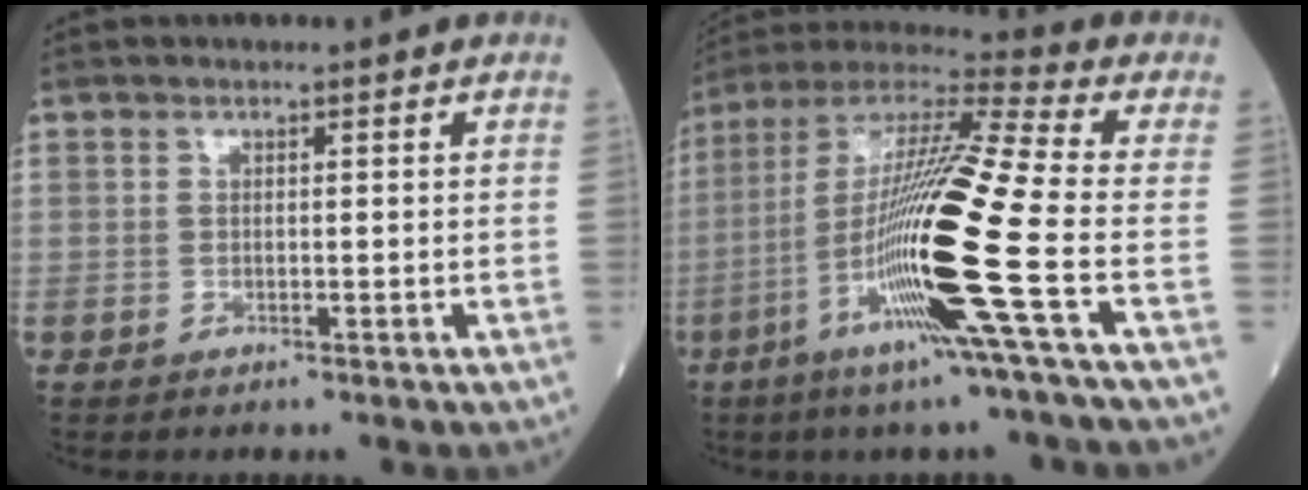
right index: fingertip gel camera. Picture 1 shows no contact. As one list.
[{"total": 21.2, "force": [-6.2, -1.1, 20.3], "torque": [-0.418, -0.034, -0.132]}]